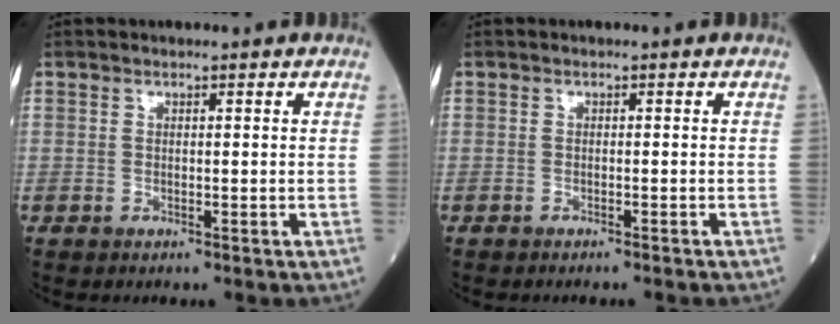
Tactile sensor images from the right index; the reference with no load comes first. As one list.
[{"total": 2.0, "force": [-1.9, -0.2, 0.8], "torque": [-0.014, 0.000, -0.023]}]